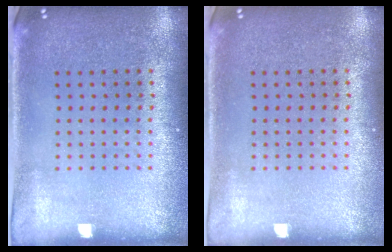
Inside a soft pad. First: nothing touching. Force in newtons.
{"total": 0.0}